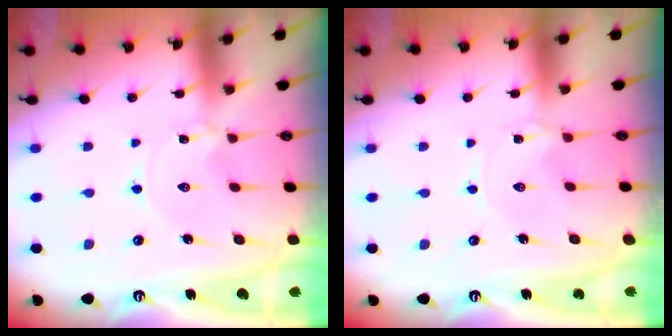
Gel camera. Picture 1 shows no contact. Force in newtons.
{"total": 1.2, "press": 1.2, "slide": 0.3}